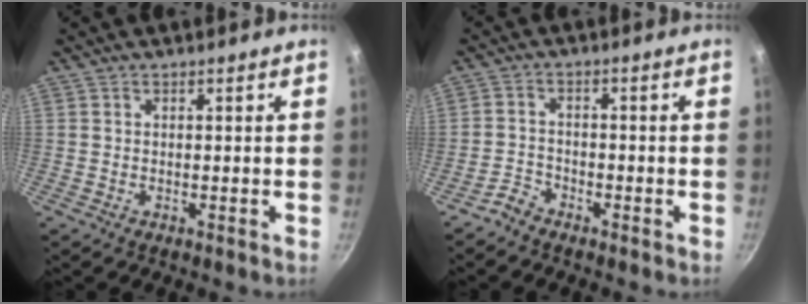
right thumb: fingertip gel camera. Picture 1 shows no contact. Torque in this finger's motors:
{"motor_torque": [0.73, -0.43, 0.14, -0.43, -0.01]}